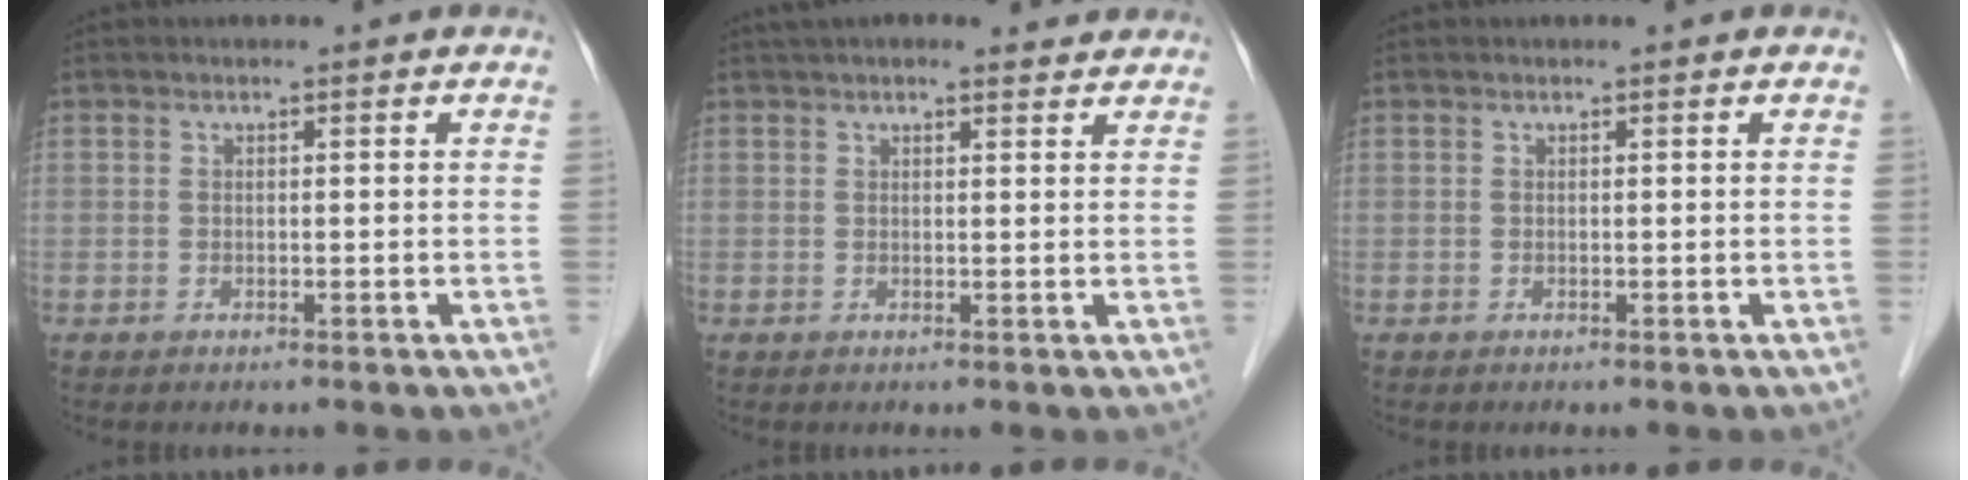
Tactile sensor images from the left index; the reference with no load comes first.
{"total": 7.0, "force": [6.1, 1.8, 2.9], "torque": [-0.041, 0.028, 0.080]}
{"total": 0.0}